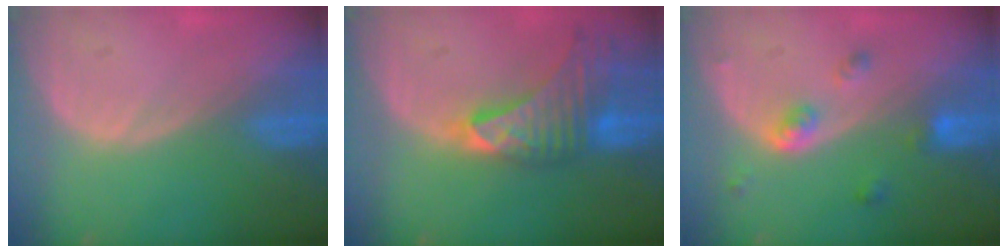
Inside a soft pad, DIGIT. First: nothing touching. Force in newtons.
{"total": 9.4, "press": 8.4, "slide": 4.3}
{"total": 4.3, "press": 3.9, "slide": 1.8}